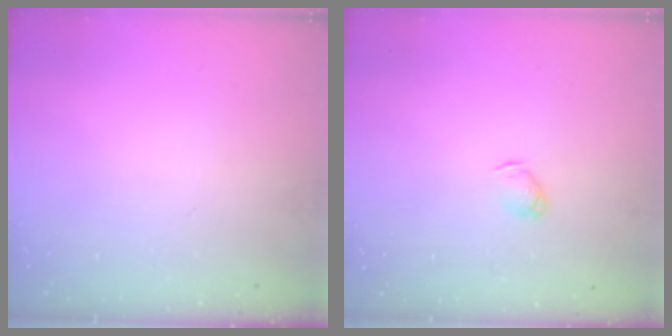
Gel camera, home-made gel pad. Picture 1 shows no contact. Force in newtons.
{"total": 3.7, "press": 3.7, "slide": 0.5}